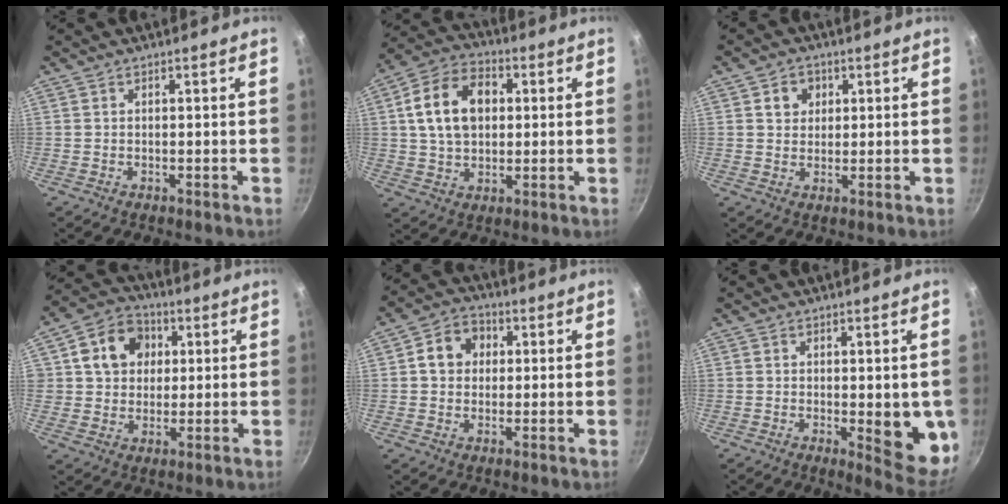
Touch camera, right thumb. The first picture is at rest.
{"total": 13.8, "force": [2.5, 9.7, 9.5], "torque": [-0.143, 0.016, 0.032]}
{"total": 4.4, "force": [1.4, 3.8, 1.6], "torque": [0.001, 0.001, 0.021]}
{"total": 11.2, "force": [2.9, 9.5, 5.1], "torque": [-0.054, 0.010, 0.041]}
{"total": 7.7, "force": [1.5, 6.5, 3.9], "torque": [-0.035, 0.012, 0.011]}
{"total": 9.7, "force": [-0.8, 3.5, 9.0], "torque": [-0.082, -0.018, -0.006]}